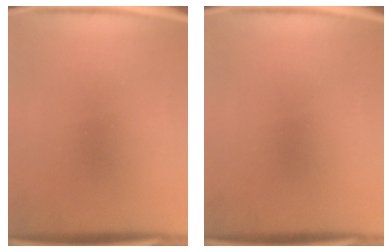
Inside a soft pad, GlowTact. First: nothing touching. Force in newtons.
{"total": 0.0}